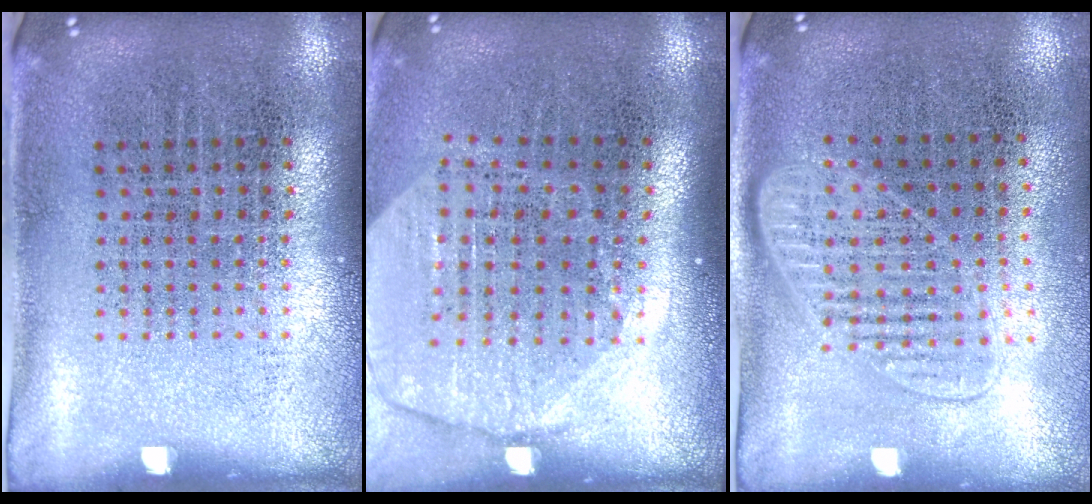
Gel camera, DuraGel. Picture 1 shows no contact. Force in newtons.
{"total": 2.1, "press": 1.8, "slide": 0.9}
{"total": 1.4, "press": 1.2, "slide": 0.6}